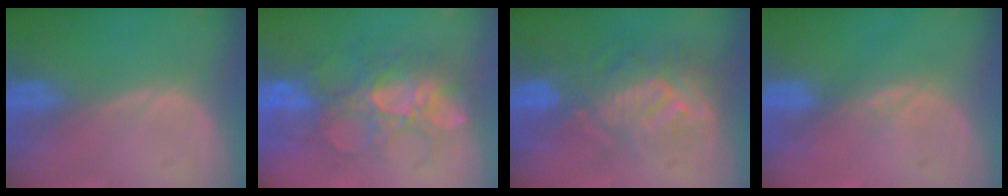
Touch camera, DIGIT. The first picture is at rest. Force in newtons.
{"total": 9.0, "press": 8.8, "slide": 1.7}
{"total": 9.5, "press": 8.4, "slide": 4.4}
{"total": 1.4, "press": 1.4, "slide": 0.3}